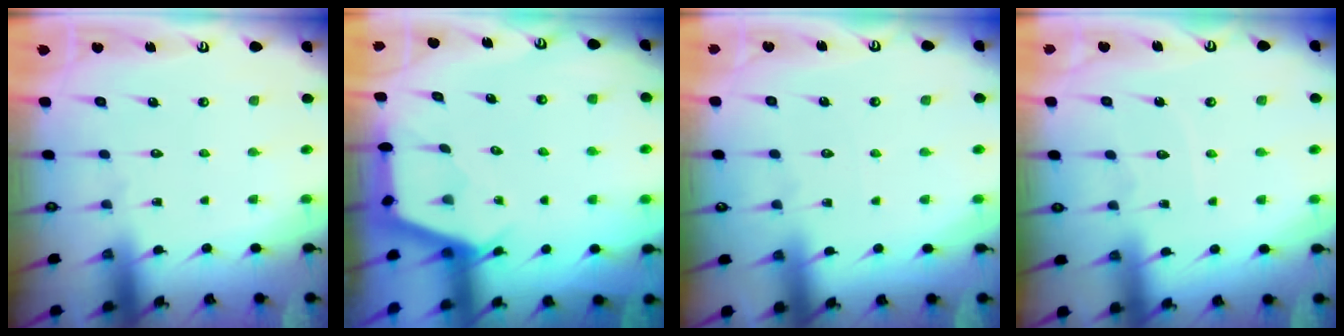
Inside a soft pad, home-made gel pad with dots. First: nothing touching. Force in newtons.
{"total": 2.7, "press": 2.7, "slide": 0.3}
{"total": 2.3, "press": 2.2, "slide": 0.4}
{"total": 3.2, "press": 3.2, "slide": 0.4}